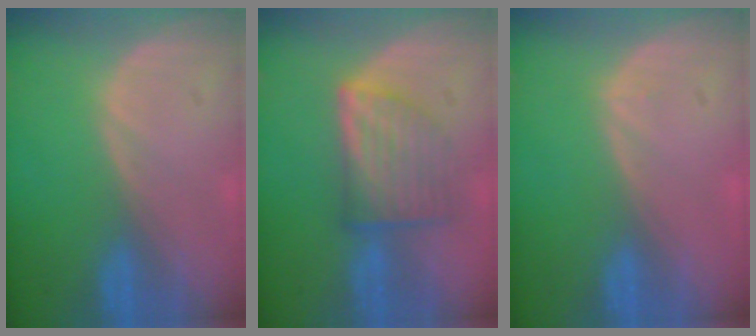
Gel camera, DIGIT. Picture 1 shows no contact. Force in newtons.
{"total": 7.1, "press": 6.4, "slide": 2.9}
{"total": 0.5, "press": 0.2, "slide": 0.5}